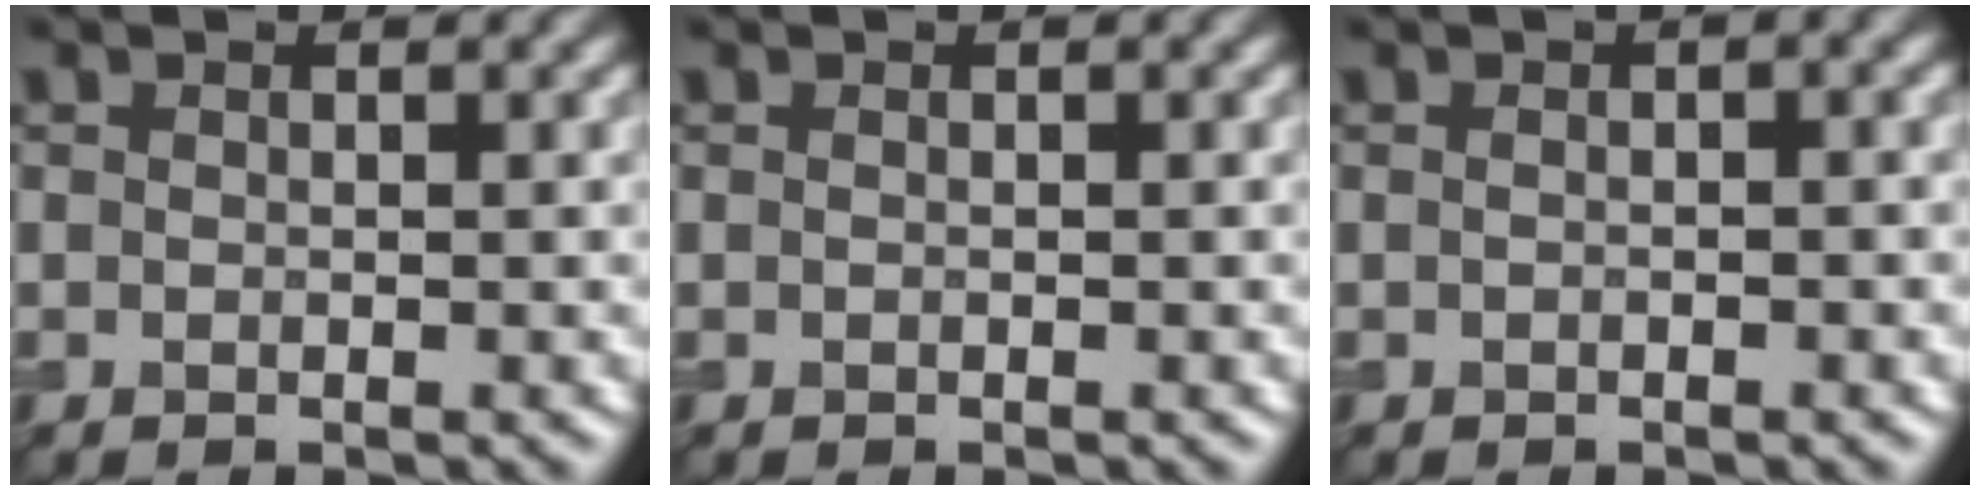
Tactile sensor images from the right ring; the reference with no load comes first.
{"total": 0.0}
{"total": 1.6, "force": [0.4, 0.5, 1.4], "torque": [-0.016, -0.004, -0.001]}